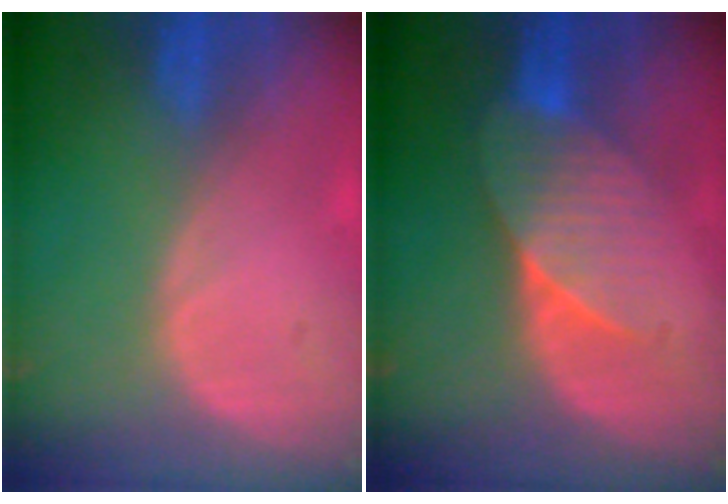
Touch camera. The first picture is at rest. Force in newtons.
{"total": 7.4, "press": 6.9, "slide": 2.4}